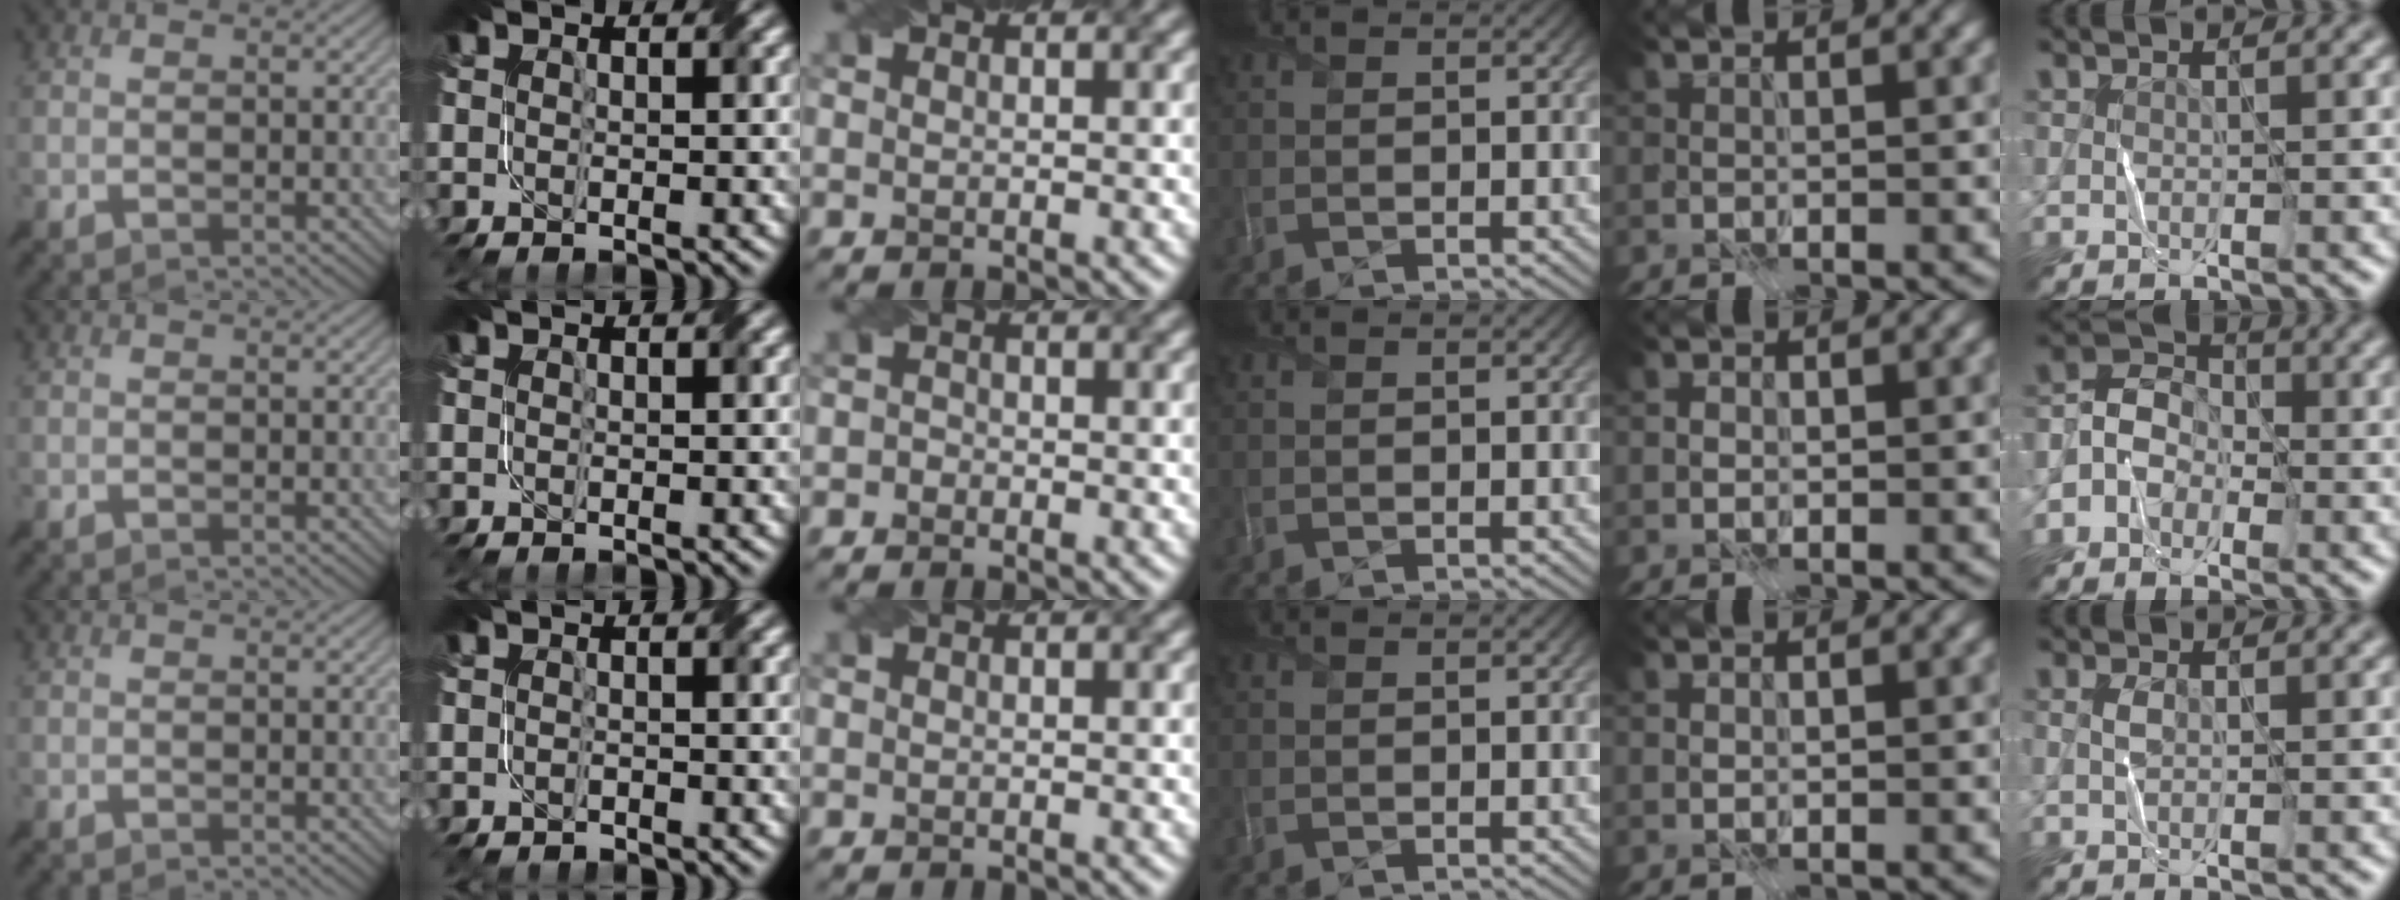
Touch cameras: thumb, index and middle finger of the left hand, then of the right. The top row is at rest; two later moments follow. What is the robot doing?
{"motion": "fold", "object": "file"}